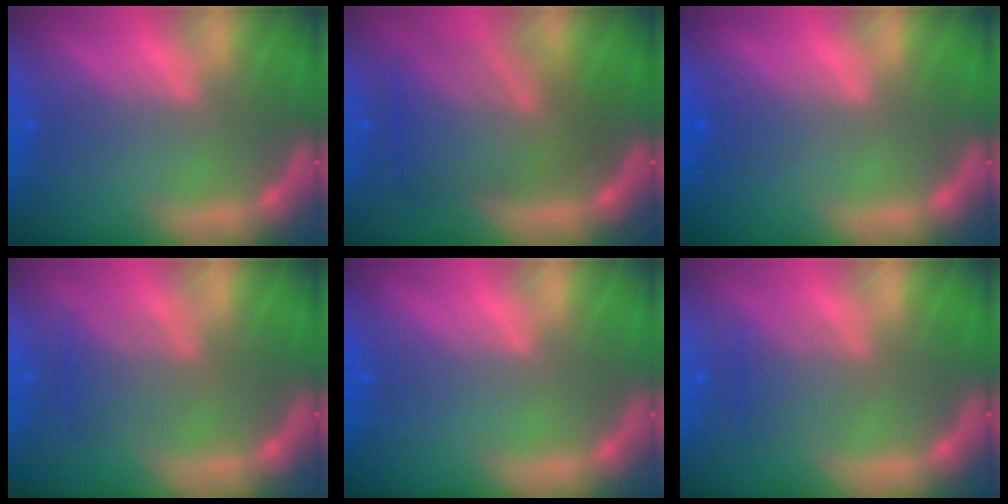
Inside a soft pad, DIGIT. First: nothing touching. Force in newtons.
{"total": 8.1}
{"total": 1.5}
{"total": 3.0}
{"total": 0.0}
{"total": 2.5}